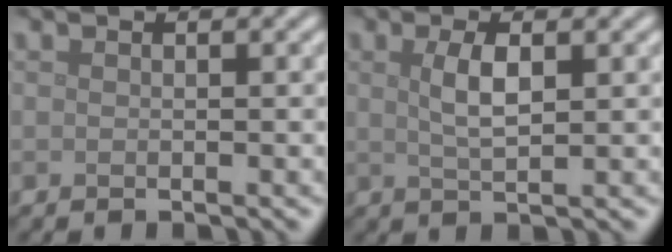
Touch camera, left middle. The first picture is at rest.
{"total": 2.6, "force": [0.7, 0.8, 2.3], "torque": [-0.046, 0.001, 0.015]}